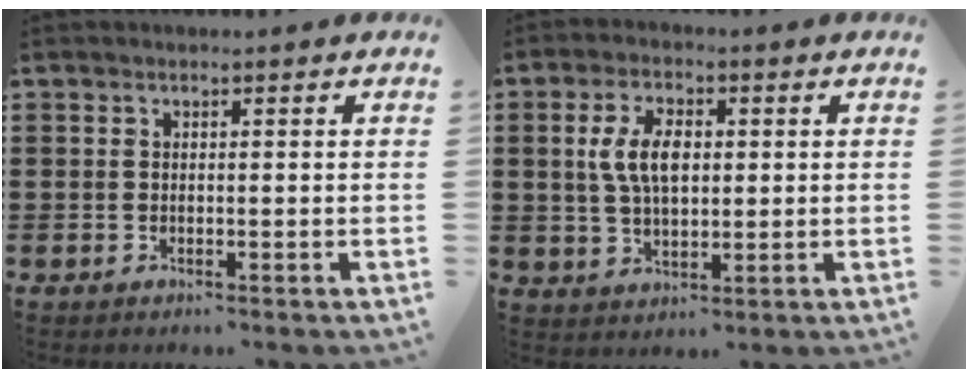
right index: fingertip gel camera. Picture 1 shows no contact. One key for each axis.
{"total": 6.8, "fx": 0.9, "fy": 3.5, "fz": 5.7, "tx": -0.133, "ty": 0.008, "tz": 0.010}